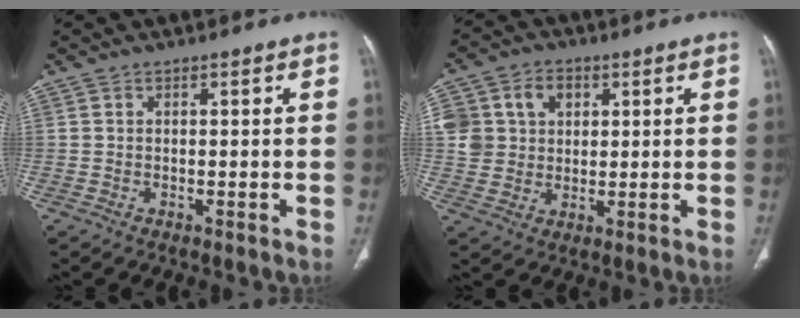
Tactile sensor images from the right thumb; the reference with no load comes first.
{"total": 11.0, "force": [3.1, 9.3, 5.1], "torque": [-0.070, 0.007, 0.061]}